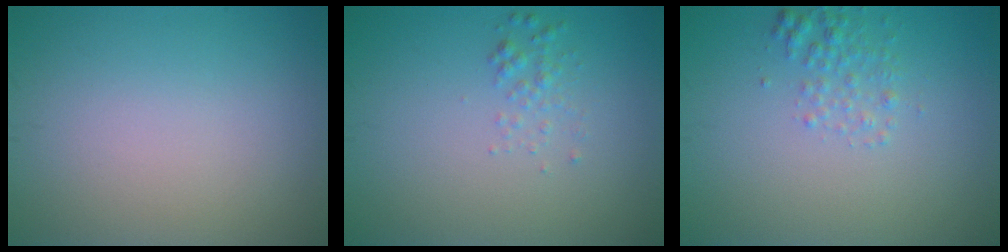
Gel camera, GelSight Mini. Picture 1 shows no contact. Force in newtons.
{"total": 1.1, "press": 1.1, "slide": 0.0}
{"total": 1.7, "press": 1.7, "slide": 0.1}